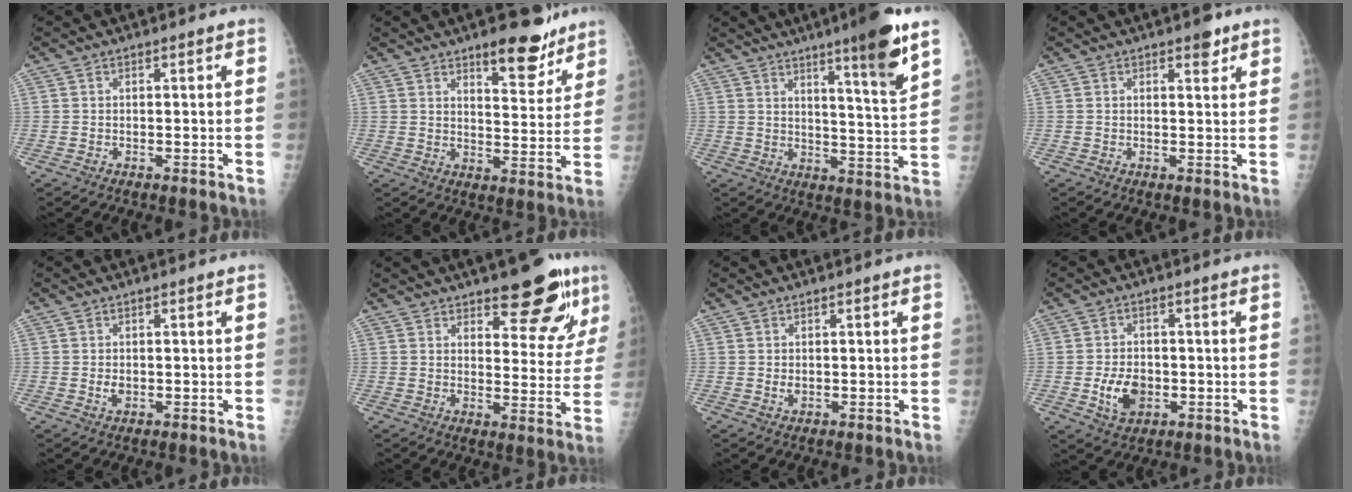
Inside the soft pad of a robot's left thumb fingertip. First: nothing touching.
{"total": 10.4, "force": [7.5, 3.9, 6.1], "torque": [-0.053, -0.051, 0.110]}
{"total": 12.6, "force": [7.7, 0.8, 10.0], "torque": [-0.138, -0.049, 0.113]}
{"total": 2.8, "force": [1.8, 1.2, 1.7], "torque": [-0.010, -0.008, 0.023]}
{"total": 1.8, "force": [0.2, 1.1, 1.4], "torque": [-0.019, -0.003, 0.008]}
{"total": 13.0, "force": [8.5, 4.6, 8.8], "torque": [-0.065, -0.052, 0.117]}
{"total": 1.3, "force": [0.5, 0.7, 1.0], "torque": [-0.016, -0.004, 0.012]}
{"total": 6.6, "force": [-1.4, 4.6, 4.5], "torque": [-0.065, 0.001, -0.018]}